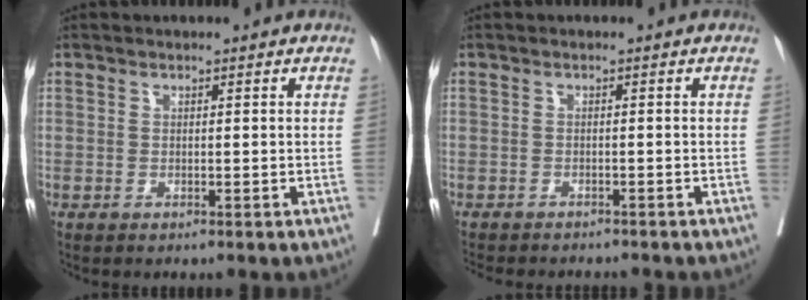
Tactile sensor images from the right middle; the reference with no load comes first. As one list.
[{"total": 8.1, "force": [-7.4, 1.9, 2.7], "torque": [-0.037, -0.007, -0.097]}]